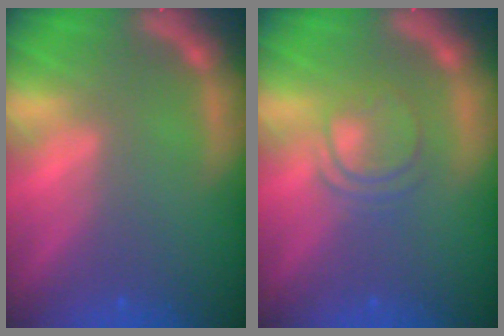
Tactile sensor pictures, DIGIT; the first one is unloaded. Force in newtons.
{"total": 3.5}